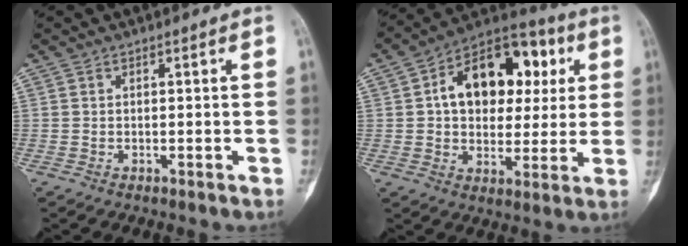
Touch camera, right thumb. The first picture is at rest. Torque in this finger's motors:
{"motor_torque": [1.45, 2.54, 1.54, 0.24, 0.10]}